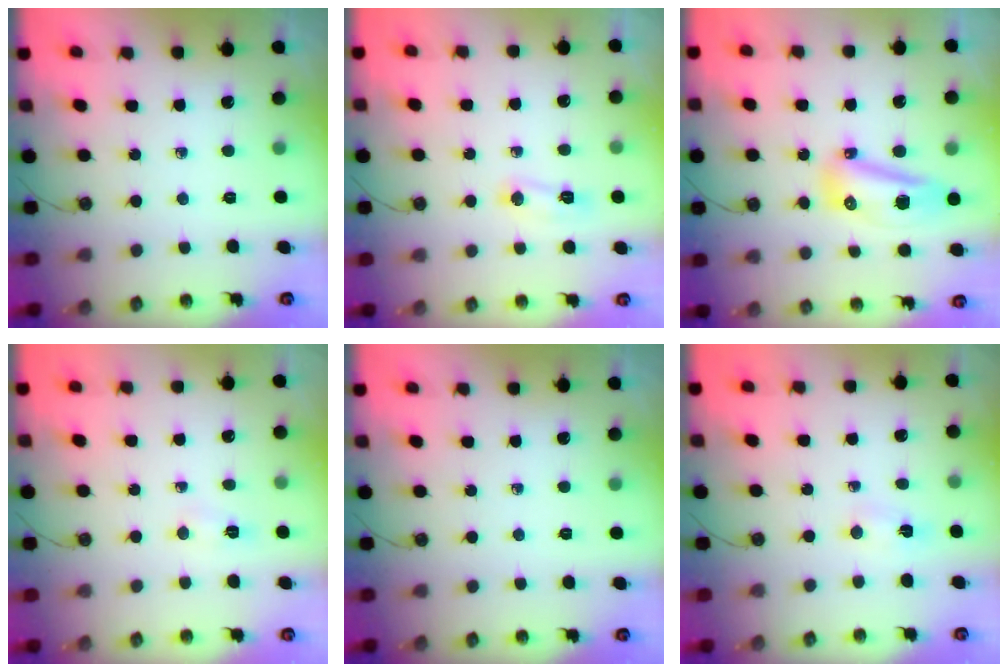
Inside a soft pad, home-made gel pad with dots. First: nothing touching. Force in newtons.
{"total": 14.9, "press": 6.6, "slide": 13.4}
{"total": 11.2, "press": 10.9, "slide": 2.6}
{"total": 2.9, "press": 2.9, "slide": 0.4}
{"total": 0.0}
{"total": 2.1, "press": 1.8, "slide": 1.0}